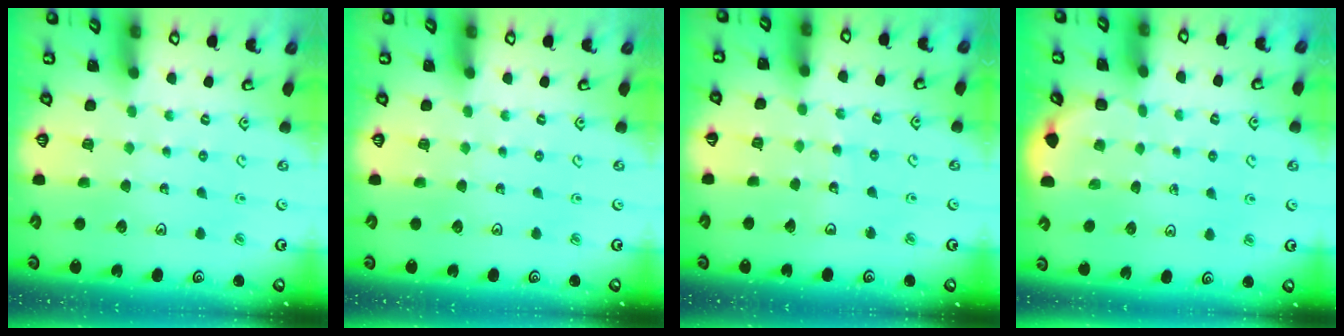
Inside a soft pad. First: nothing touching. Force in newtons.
{"total": 0.0}
{"total": 3.7, "press": 3.7, "slide": 0.6}
{"total": 1.8, "press": 1.7, "slide": 0.0}